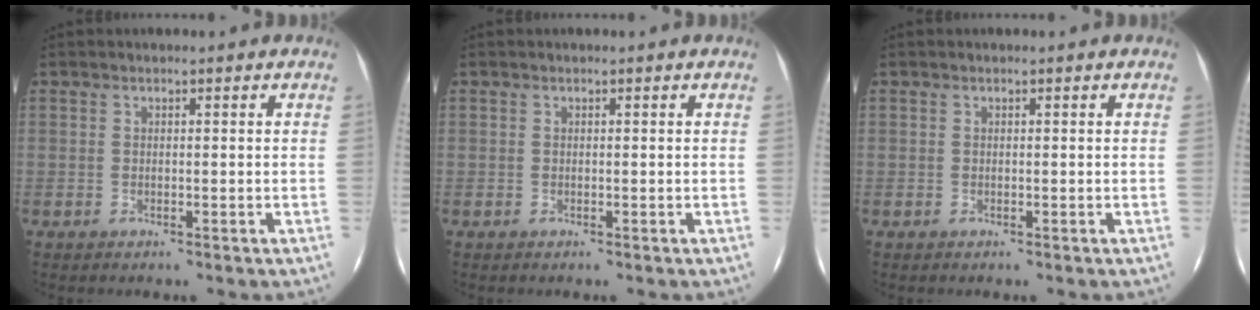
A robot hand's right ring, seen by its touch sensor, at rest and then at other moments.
{"total": 0.0}
{"total": 0.0}